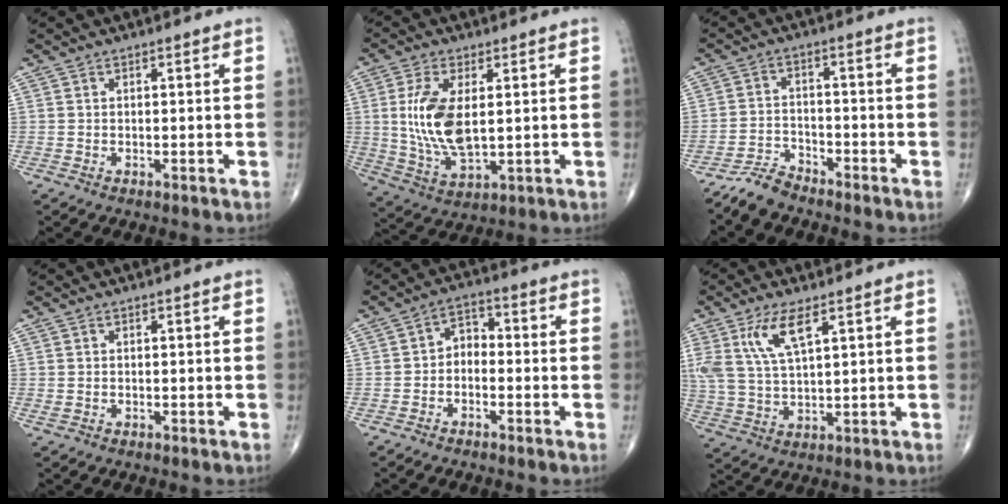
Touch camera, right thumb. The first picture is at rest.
{"total": 12.2, "force": [1.6, 5.8, 10.6], "torque": [-0.217, -0.014, 0.041]}
{"total": 4.5, "force": [-4.3, 1.3, 0.6], "torque": [-0.011, 0.017, -0.086]}
{"total": 0.6, "force": [-0.1, 0.4, 0.4], "torque": [-0.013, 0.003, 0.002]}
{"total": 4.2, "force": [-1.3, 3.0, 2.7], "torque": [-0.029, 0.028, -0.035]}
{"total": 9.7, "force": [4.6, 3.4, 7.8], "torque": [-0.175, -0.011, 0.099]}